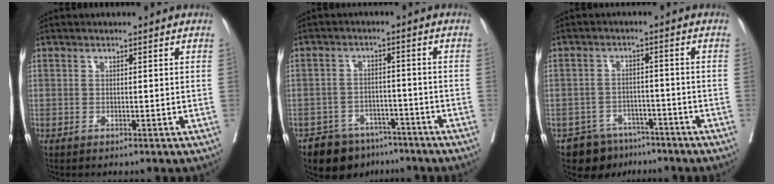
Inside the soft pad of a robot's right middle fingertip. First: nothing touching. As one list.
[{"total": 8.7, "force": [-7.0, 4.8, 1.9], "torque": [-0.022, 0.009, -0.103]}, {"total": 7.4, "force": [-6.0, 4.3, 1.0], "torque": [-0.006, 0.007, -0.089]}]